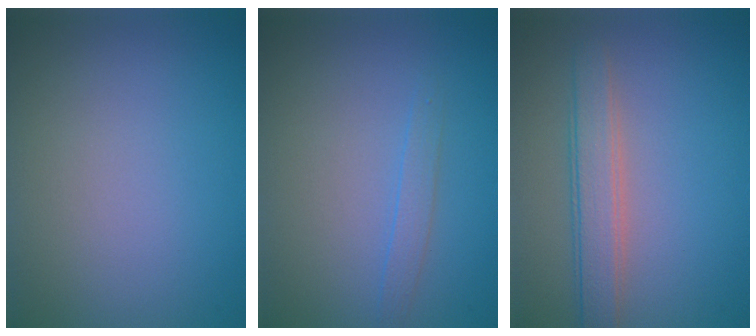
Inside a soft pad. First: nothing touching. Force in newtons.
{"total": 1.1, "press": 1.1, "slide": 0.2}
{"total": 3.2, "press": 3.2, "slide": 0.2}